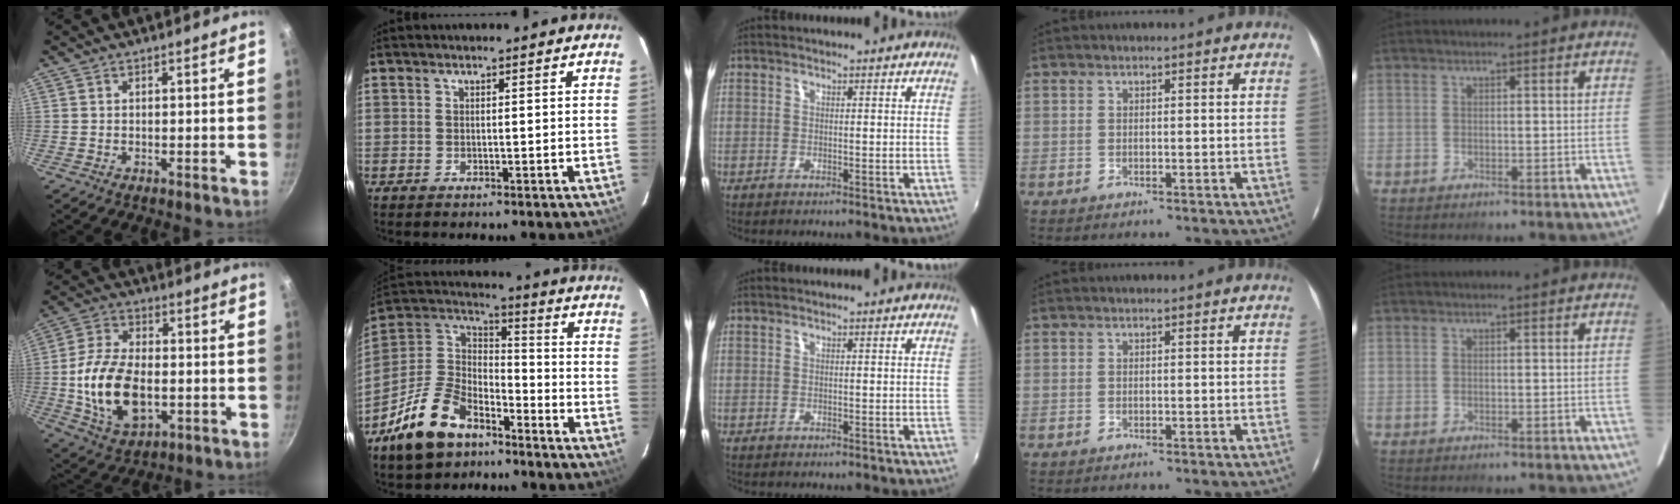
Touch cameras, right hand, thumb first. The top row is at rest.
{"thumb": {"total": 16.2, "force": [-2.3, 9.6, 12.8], "torque": [-0.231, 0.016, -0.035]}, "index": {"total": 17.1, "force": [-11.0, 9.3, 9.2], "torque": [-0.202, 0.017, -0.190]}}